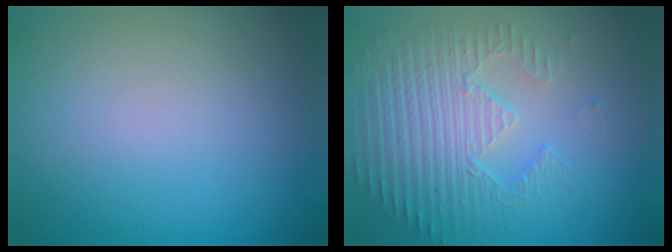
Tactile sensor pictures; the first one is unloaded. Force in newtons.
{"total": 3.9, "press": 3.6, "slide": 1.5}